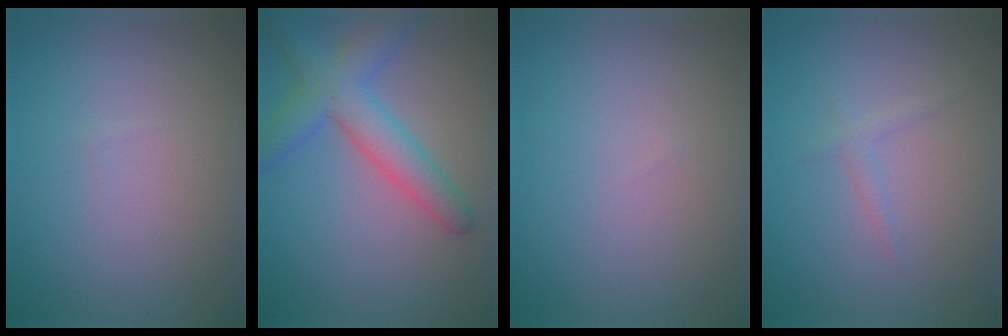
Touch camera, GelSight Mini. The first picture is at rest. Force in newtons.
{"total": 5.3, "press": 5.3, "slide": 0.1}
{"total": 0.0}
{"total": 0.9, "press": 0.9, "slide": 0.1}